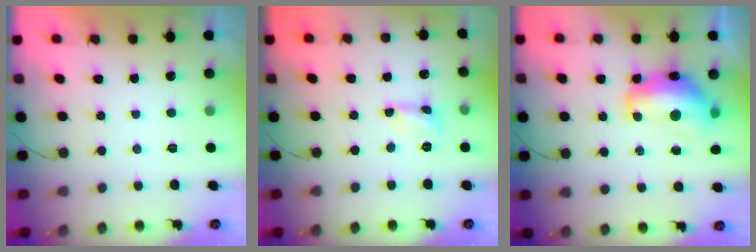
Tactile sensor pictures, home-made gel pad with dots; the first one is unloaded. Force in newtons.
{"total": 2.0, "press": 2.0, "slide": 0.2}
{"total": 14.0, "press": 13.8, "slide": 1.8}